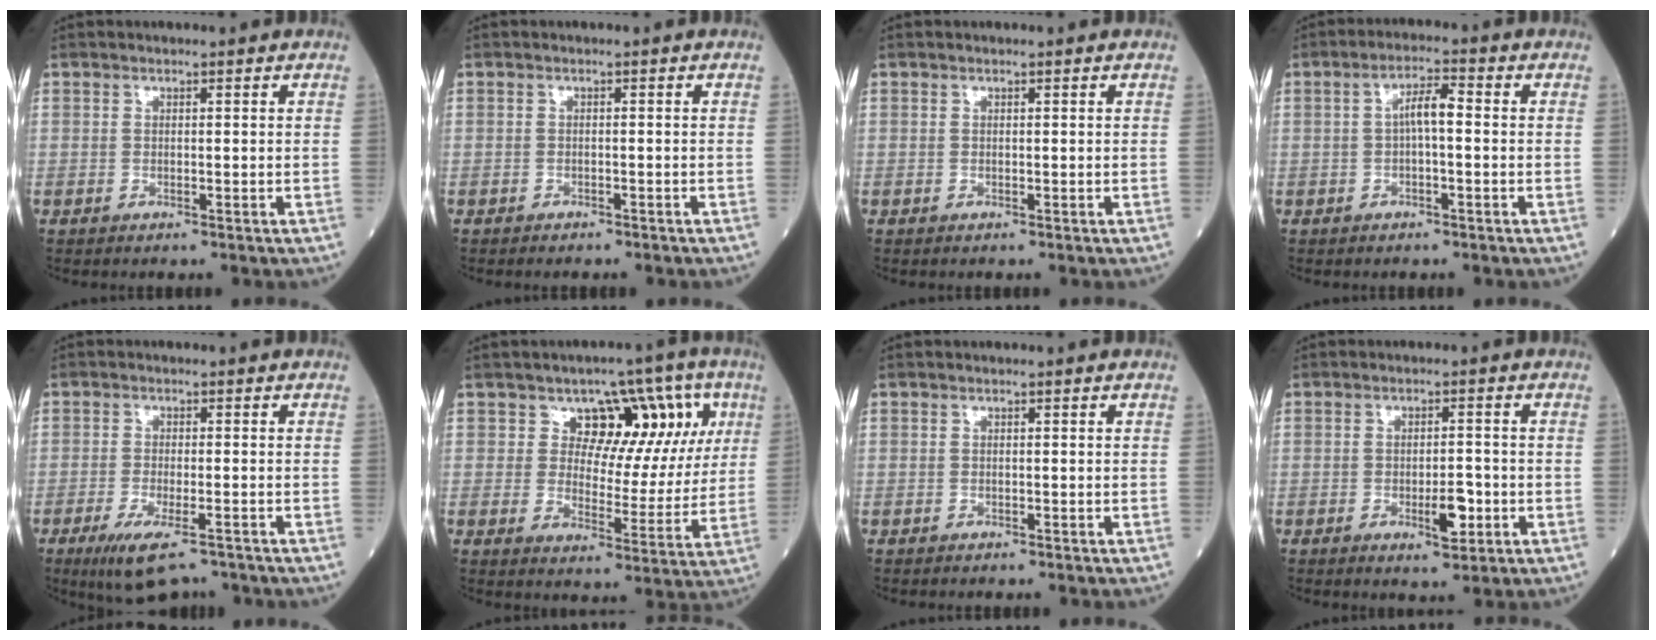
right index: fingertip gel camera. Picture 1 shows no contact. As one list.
[{"total": 2.0, "force": [-1.8, 0.7, 0.6], "torque": [-0.010, -0.001, -0.021]}, {"total": 0.0}, {"total": 3.9, "force": [-0.1, 0.9, 3.8], "torque": [-0.065, 0.013, -0.003]}, {"total": 7.5, "force": [-5.4, 1.8, 4.9], "torque": [-0.083, -0.016, -0.088]}, {"total": 11.6, "force": [4.8, 6.9, 8.0], "torque": [-0.078, 0.030, 0.067]}, {"total": 0.5, "force": [-0.5, 0.1, 0.1], "torque": [-0.004, 0.000, -0.010]}, {"total": 4.2, "force": [-1.4, 1.3, 3.8], "torque": [-0.058, 0.000, -0.013]}]